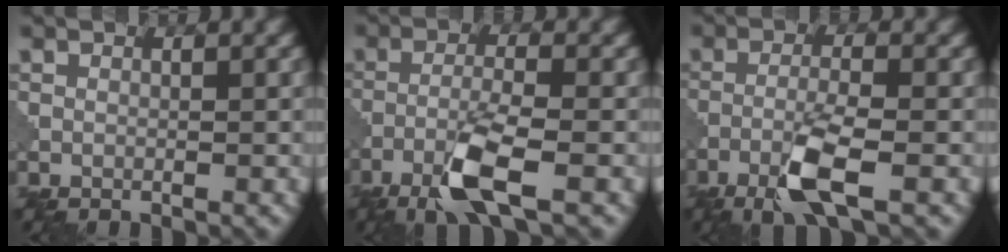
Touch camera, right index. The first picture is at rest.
{"total": 5.5, "force": [-3.1, 0.9, 4.5], "torque": [-0.088, 0.001, -0.067]}
{"total": 5.0, "force": [-2.6, 0.8, 4.2], "torque": [-0.081, 0.004, -0.057]}